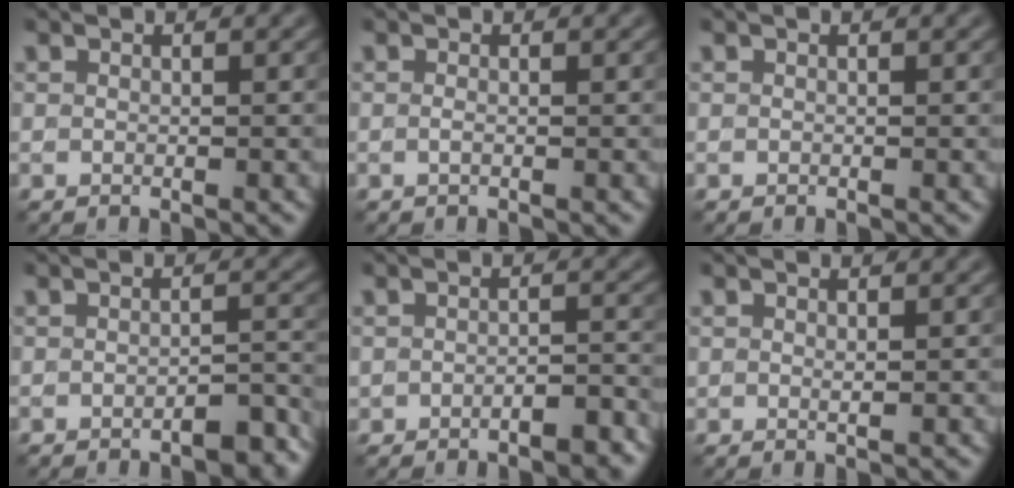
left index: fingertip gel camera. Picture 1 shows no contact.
{"total": 0.6, "force": [0.0, 0.2, 0.5], "torque": [-0.013, -0.003, -0.004]}
{"total": 0.0}
{"total": 2.6, "force": [-1.8, 0.7, 1.7], "torque": [-0.020, 0.005, -0.026]}
{"total": 2.3, "force": [-1.5, 1.0, 1.4], "torque": [-0.025, 0.005, -0.022]}
{"total": 0.6, "force": [0.2, 0.2, 0.5], "torque": [-0.011, -0.001, 0.004]}